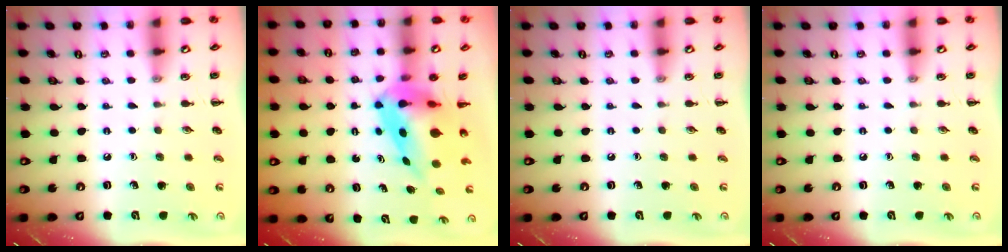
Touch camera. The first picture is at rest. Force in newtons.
{"total": 8.9, "press": 8.6, "slide": 2.5}
{"total": 0.0}
{"total": 0.0}